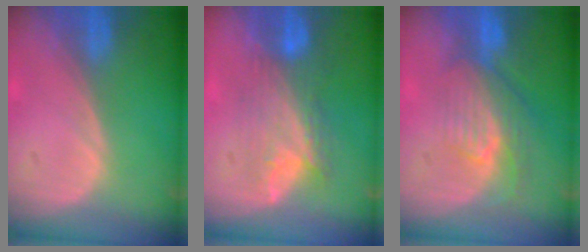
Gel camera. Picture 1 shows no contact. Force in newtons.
{"total": 7.6, "press": 7.3, "slide": 2.2}
{"total": 7.9, "press": 7.1, "slide": 3.6}